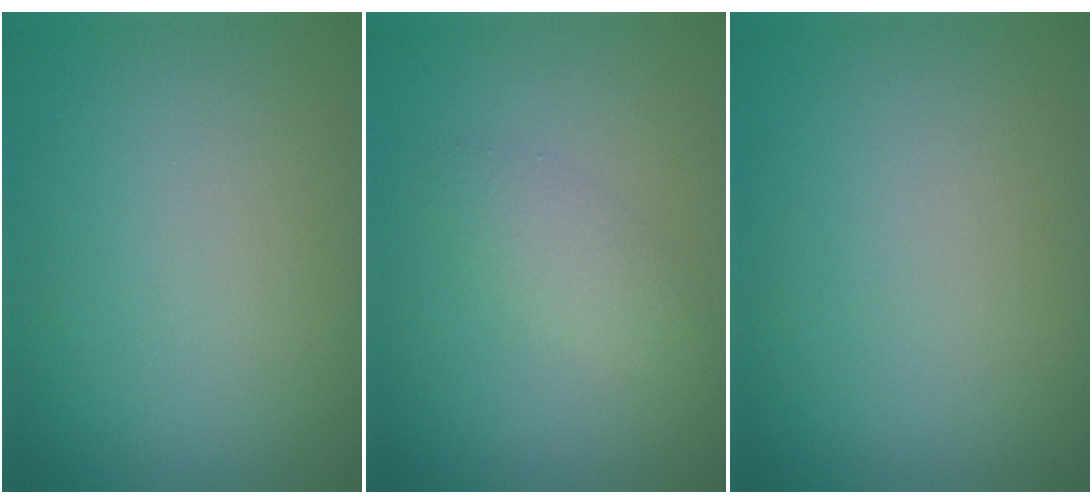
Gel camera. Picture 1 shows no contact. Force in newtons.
{"total": 1.7, "press": 1.7, "slide": 0.1}
{"total": 0.0}